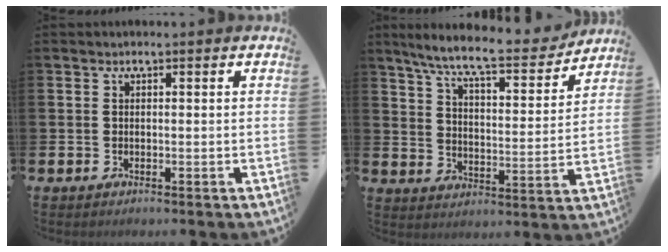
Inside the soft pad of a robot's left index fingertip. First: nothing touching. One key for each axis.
{"total": 9.3, "fx": 8.3, "fy": 1.0, "fz": 4.0, "tx": -0.105, "ty": -0.050, "tz": 0.140}